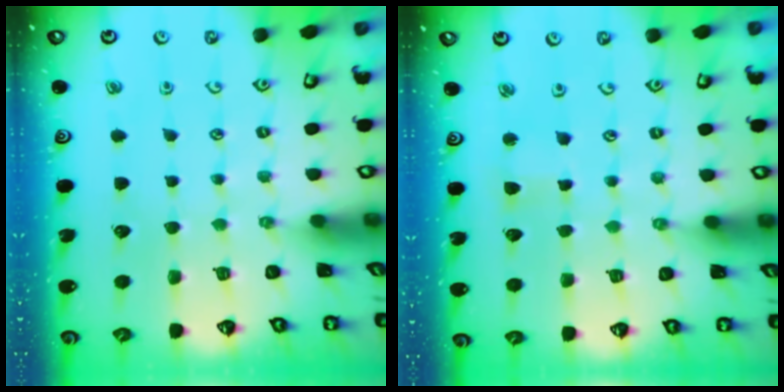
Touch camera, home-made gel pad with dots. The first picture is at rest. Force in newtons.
{"total": 2.9, "press": 2.9, "slide": 0.3}